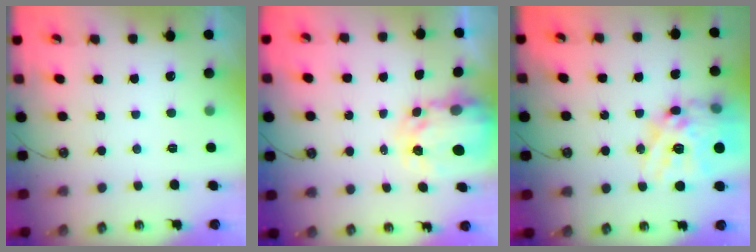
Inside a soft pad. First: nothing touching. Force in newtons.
{"total": 5.0, "press": 5.0, "slide": 0.4}
{"total": 20.7, "press": 20.6, "slide": 2.1}